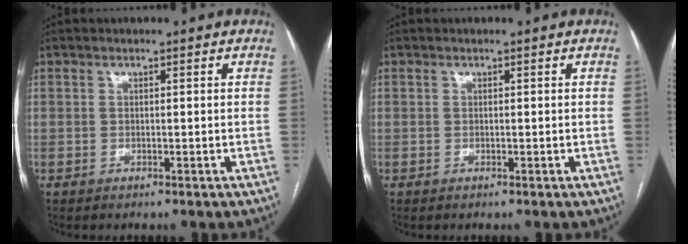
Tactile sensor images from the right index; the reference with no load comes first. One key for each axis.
{"total": 0.0}